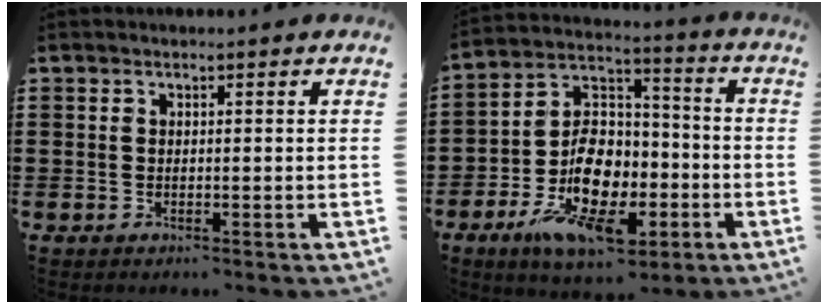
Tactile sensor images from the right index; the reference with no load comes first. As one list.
[{"total": 12.8, "force": [-5.5, 7.9, 8.4], "torque": [-0.162, 0.010, -0.099]}]